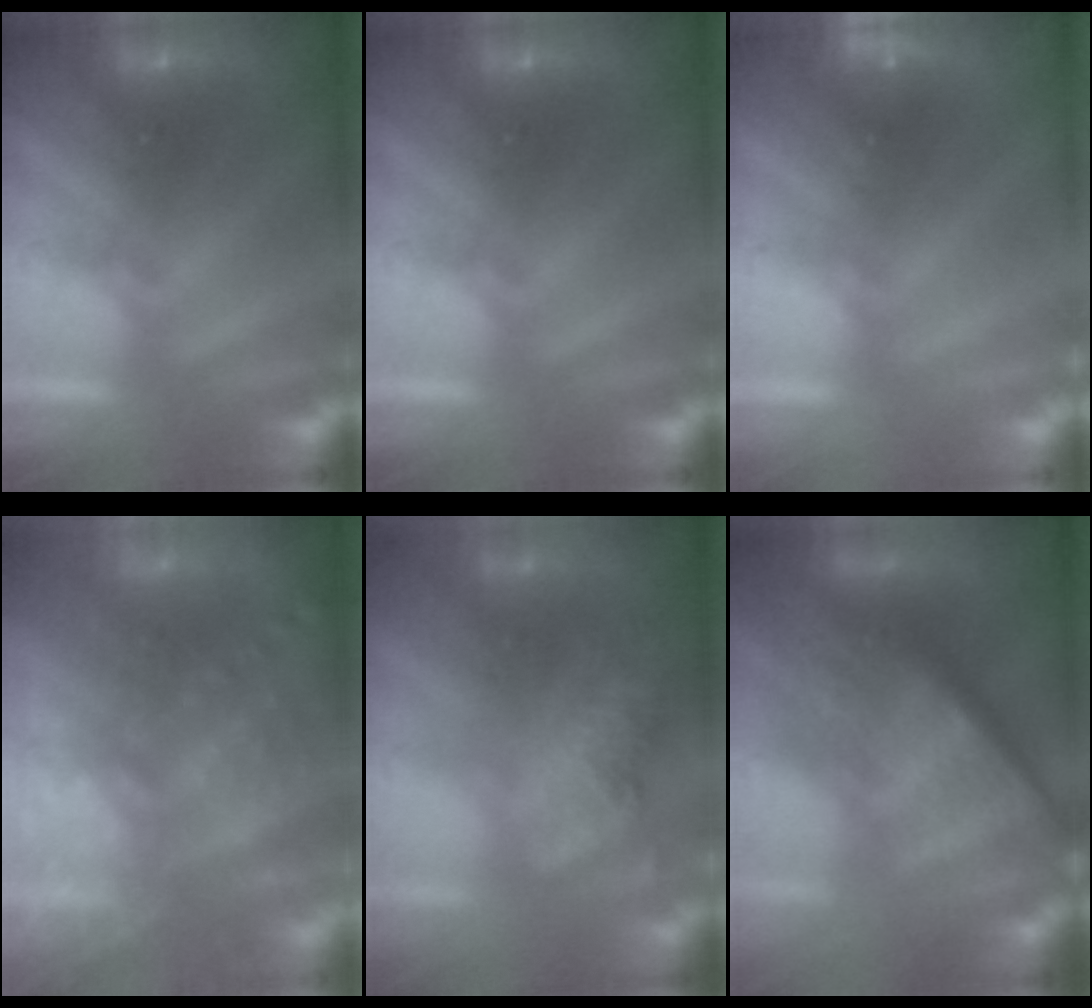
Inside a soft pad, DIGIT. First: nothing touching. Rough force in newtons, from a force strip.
{"total": 0.0}
{"total": 4.4}
{"total": 7.3}
{"total": 2.3}
{"total": 9.4}